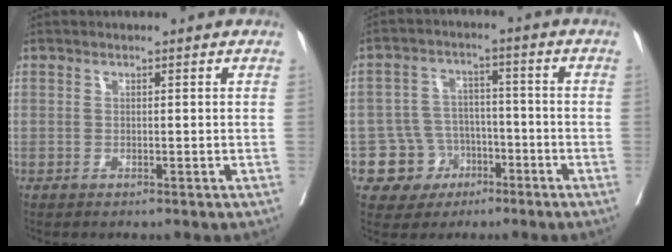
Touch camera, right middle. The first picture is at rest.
{"total": 7.1, "force": [-3.2, 6.3, 0.8], "torque": [-0.010, 0.013, -0.044]}